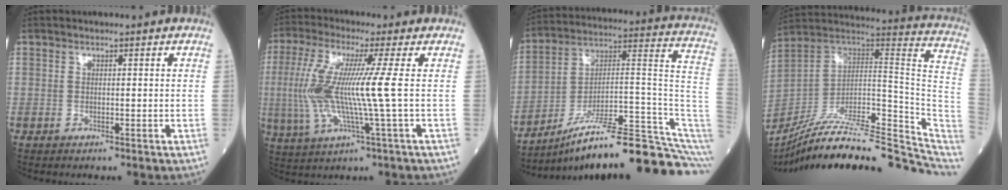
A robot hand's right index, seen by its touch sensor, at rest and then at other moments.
{"total": 11.3, "force": [0.0, -0.7, 11.3], "torque": [-0.249, -0.006, -0.003]}
{"total": 22.6, "force": [-16.4, 0.8, 15.6], "torque": [-0.145, 0.052, -0.257]}
{"total": 28.2, "force": [-24.2, 3.9, 13.8], "torque": [-0.146, 0.012, -0.363]}